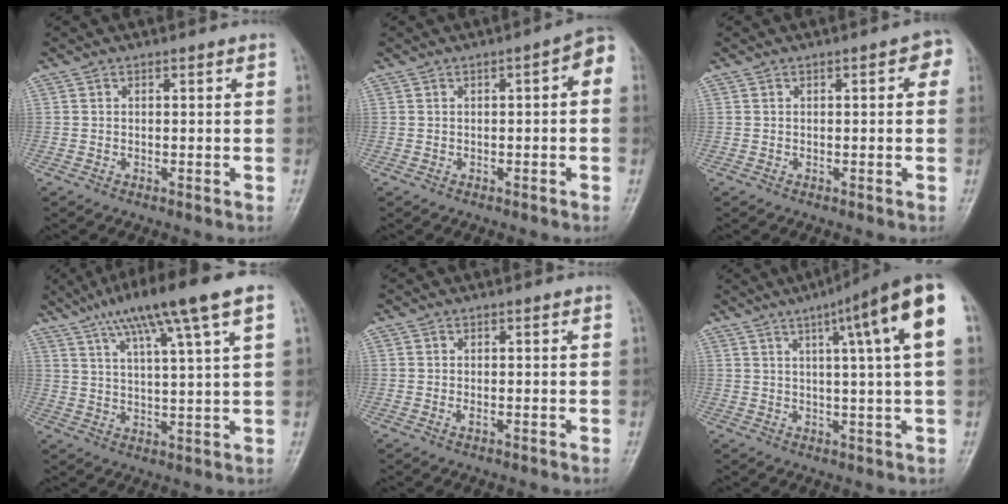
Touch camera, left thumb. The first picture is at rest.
{"total": 3.9, "force": [0.2, 1.5, 3.5], "torque": [-0.036, 0.021, -0.007]}
{"total": 3.1, "force": [0.9, 1.3, 2.7], "torque": [-0.022, 0.003, 0.003]}
{"total": 15.0, "force": [8.4, 1.7, 12.3], "torque": [-0.204, -0.002, 0.135]}
{"total": 0.7, "force": [0.2, 0.4, 0.6], "torque": [-0.010, 0.001, 0.004]}
{"total": 14.5, "force": [5.3, 0.8, 13.5], "torque": [-0.194, 0.006, 0.068]}